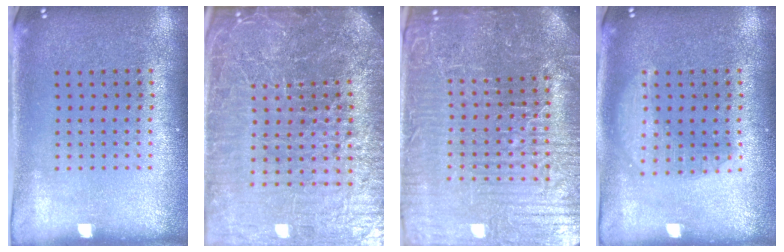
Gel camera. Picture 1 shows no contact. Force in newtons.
{"total": 7.5, "press": 6.5, "slide": 3.9}
{"total": 6.5, "press": 5.9, "slide": 2.8}
{"total": 2.4, "press": 2.4, "slide": 0.3}